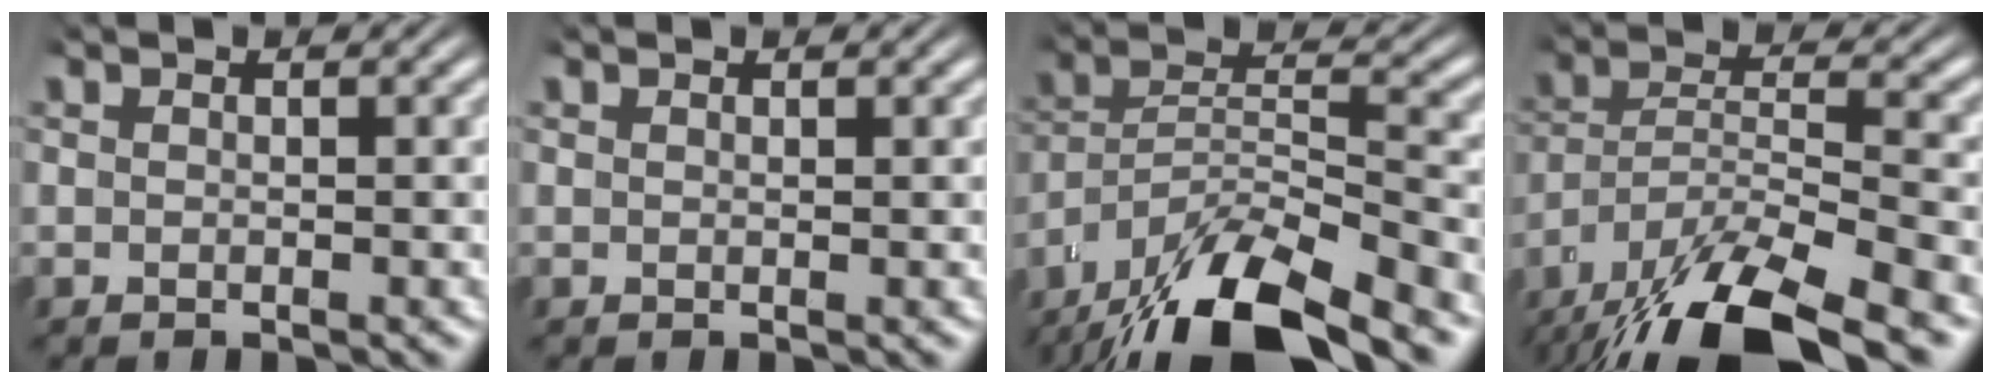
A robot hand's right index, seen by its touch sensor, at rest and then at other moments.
{"total": 0.0}
{"total": 10.7, "force": [-6.0, 5.9, 6.6], "torque": [-0.121, -0.026, -0.089]}
{"total": 8.8, "force": [-4.2, 5.0, 5.9], "torque": [-0.112, -0.013, -0.068]}